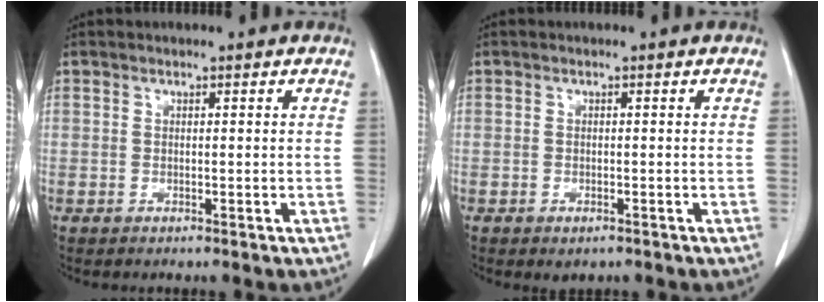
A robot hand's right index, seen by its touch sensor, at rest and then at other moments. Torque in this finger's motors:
{"motor_torque": [0.24, -0.22, 0.00, 0.00]}